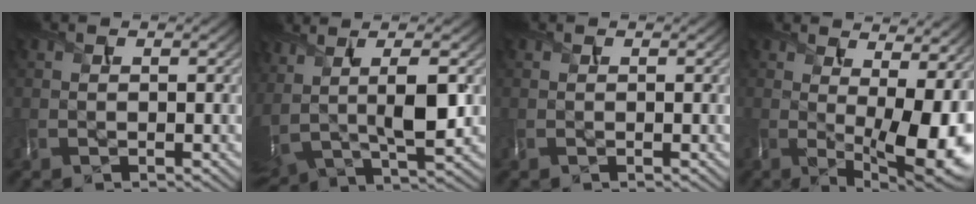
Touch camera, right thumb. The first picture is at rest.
{"total": 8.9, "force": [2.6, 3.5, 7.7], "torque": [-0.186, 0.003, 0.058]}
{"total": 0.0}
{"total": 13.2, "force": [0.6, 5.2, 12.1], "torque": [-0.160, -0.003, 0.029]}